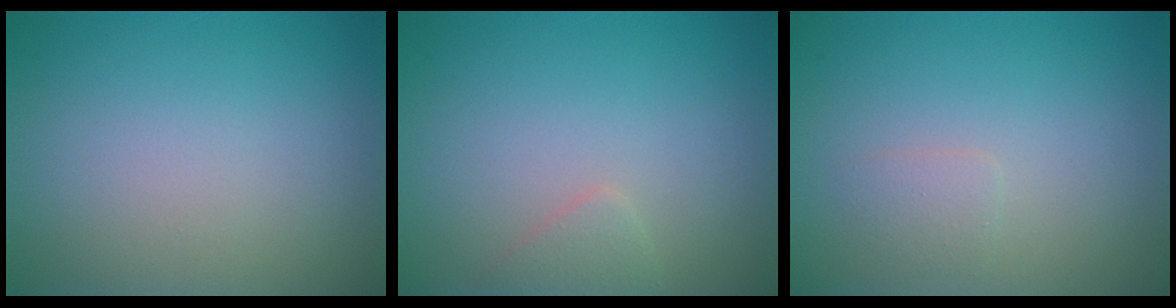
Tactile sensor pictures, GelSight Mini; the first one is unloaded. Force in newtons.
{"total": 1.2, "press": 1.1, "slide": 0.1}
{"total": 1.0, "press": 1.0, "slide": 0.1}